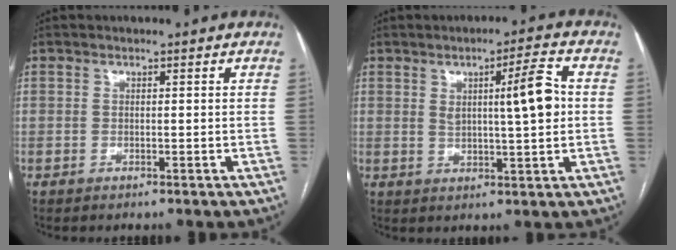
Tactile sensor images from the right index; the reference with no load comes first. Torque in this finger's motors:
{"motor_torque": [0.20, -0.03, 0.16, 0.05]}